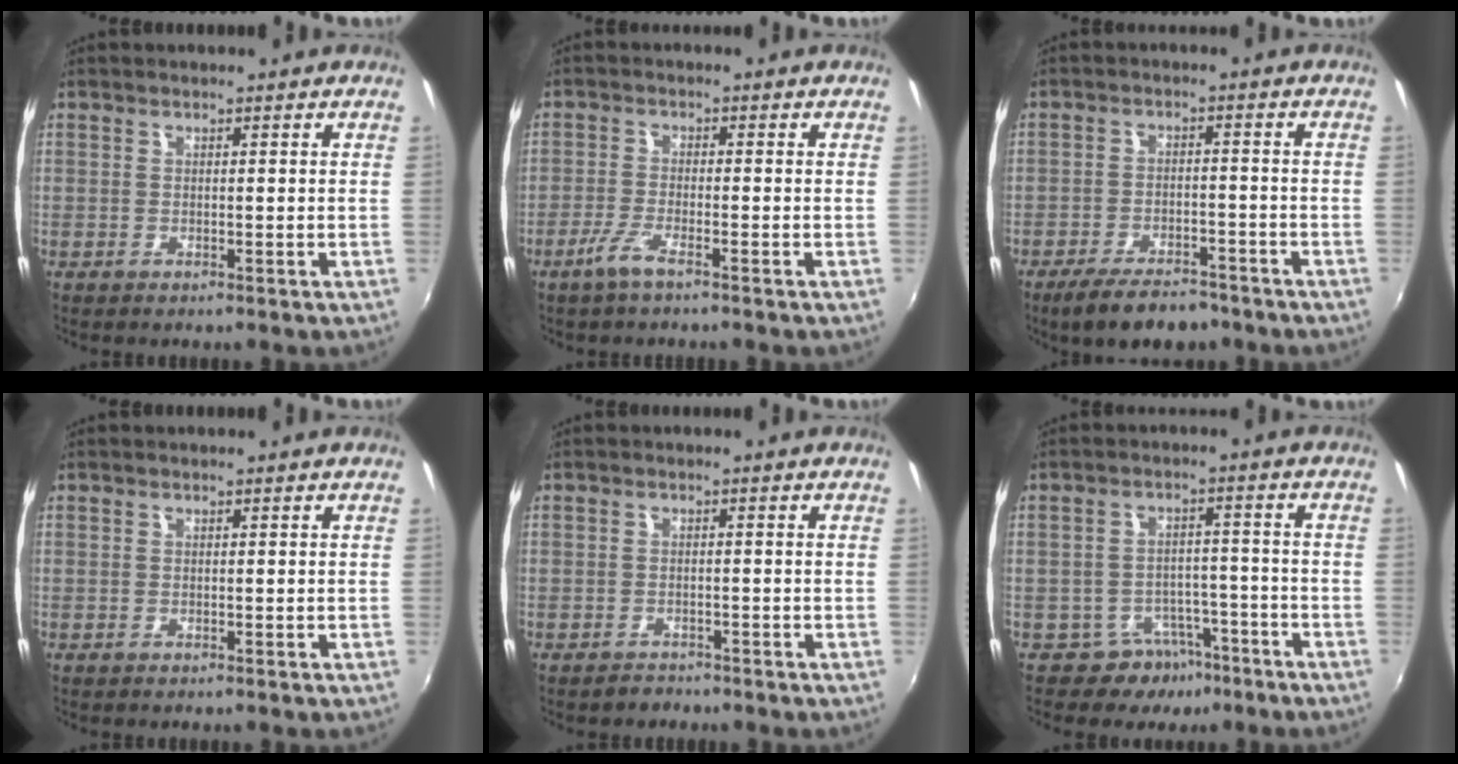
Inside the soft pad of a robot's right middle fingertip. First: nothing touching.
{"total": 3.8, "force": [-2.7, 0.3, 2.7], "torque": [-0.069, -0.007, -0.055]}
{"total": 9.3, "force": [-7.4, 3.5, 4.6], "torque": [-0.106, -0.007, -0.116]}
{"total": 0.0}
{"total": 1.8, "force": [-1.5, 1.1, -0.1], "torque": [-0.003, 0.003, -0.022]}
{"total": 6.6, "force": [-4.8, 4.5, 0.8], "torque": [-0.011, 0.026, -0.061]}